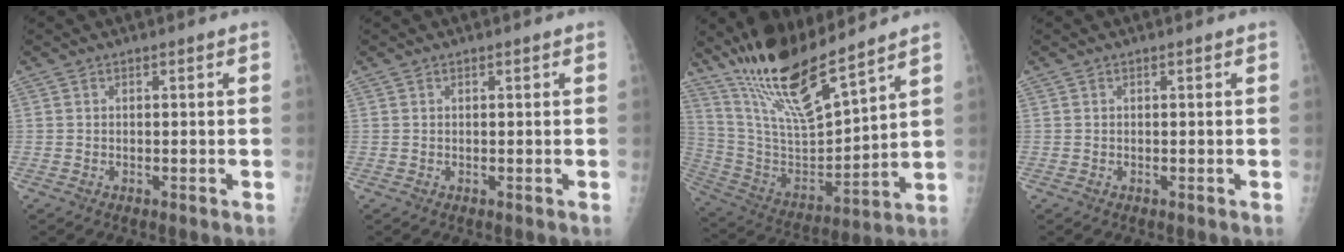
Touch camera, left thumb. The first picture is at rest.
{"total": 0.0}
{"total": 18.3, "force": [14.3, 3.4, 10.9], "torque": [-0.179, -0.078, 0.282]}
{"total": 0.0}